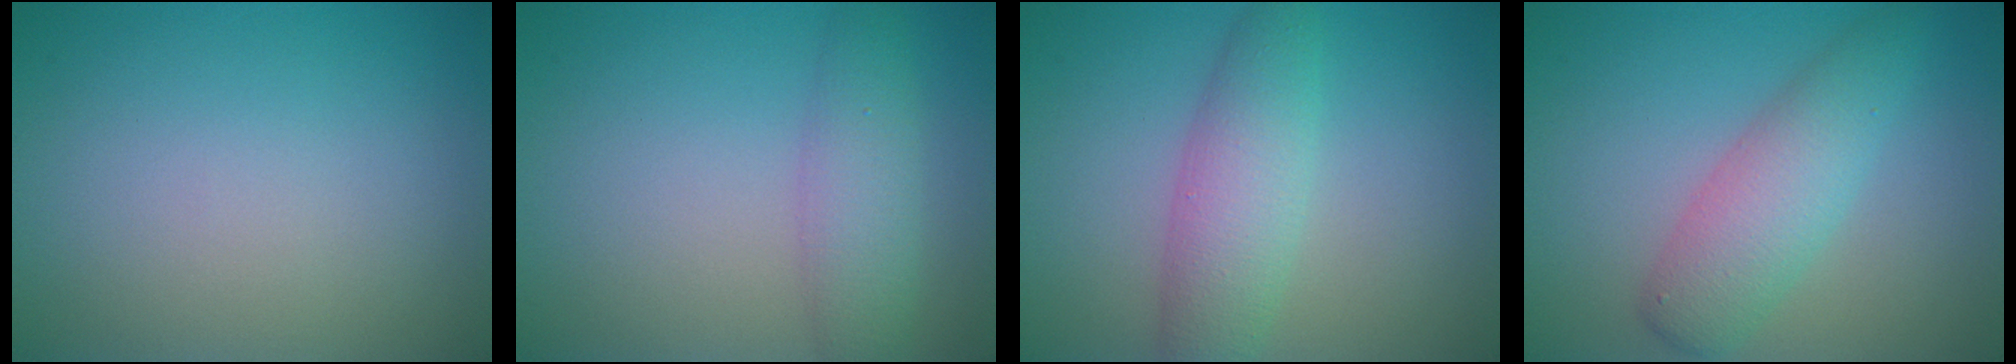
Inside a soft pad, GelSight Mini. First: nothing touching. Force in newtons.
{"total": 3.6, "press": 3.6, "slide": 0.0}
{"total": 4.5, "press": 4.5, "slide": 0.1}
{"total": 4.5, "press": 4.5, "slide": 0.1}